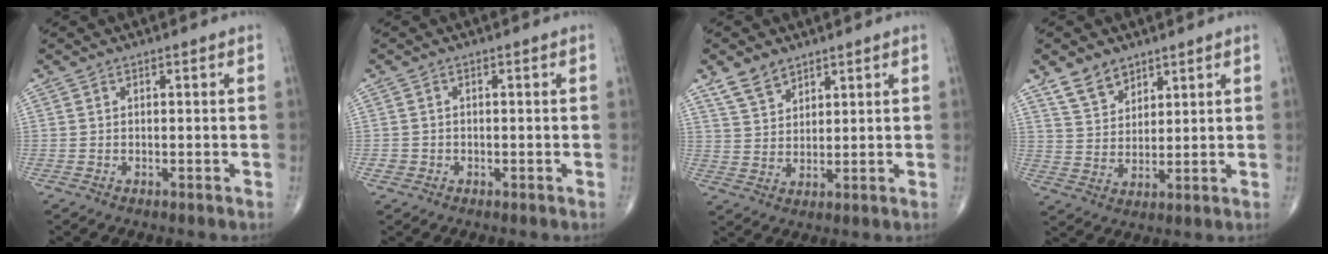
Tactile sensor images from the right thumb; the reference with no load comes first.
{"total": 1.1, "force": [-0.4, 1.0, 0.2], "torque": [0.003, 0.004, -0.006]}
{"total": 5.5, "force": [4.1, 3.0, 2.1], "torque": [-0.025, -0.021, 0.084]}
{"total": 6.4, "force": [4.6, 3.8, 2.3], "torque": [-0.022, -0.029, 0.094]}